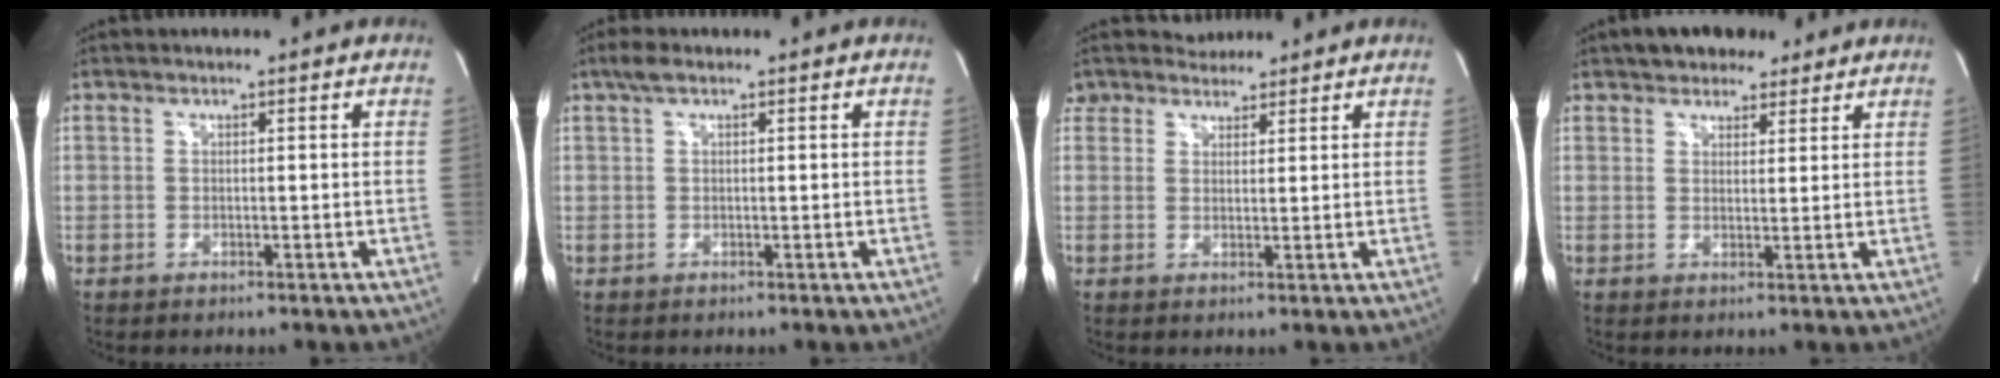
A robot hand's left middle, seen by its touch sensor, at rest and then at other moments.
{"total": 2.1, "force": [1.3, 0.8, 1.5], "torque": [-0.032, 0.019, 0.025]}
{"total": 5.3, "force": [4.7, 2.5, -0.1], "torque": [0.002, 0.024, 0.081]}
{"total": 6.5, "force": [5.1, 3.2, 2.5], "torque": [-0.031, 0.016, 0.083]}